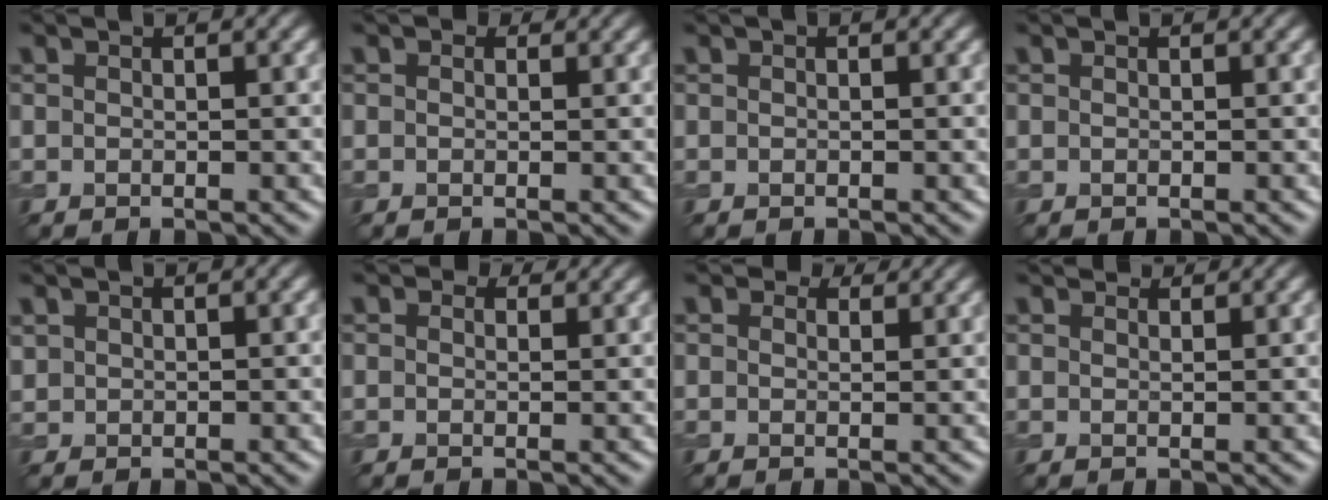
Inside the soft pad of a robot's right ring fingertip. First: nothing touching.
{"total": 0.6, "force": [0.3, 0.5, 0.3], "torque": [-0.001, -0.005, -0.003]}
{"total": 0.0}
{"total": 0.0}
{"total": 0.7, "force": [0.5, 0.5, 0.0], "torque": [-0.001, -0.001, 0.014]}
{"total": 1.3, "force": [0.8, 0.8, 0.5], "torque": [-0.007, -0.003, 0.002]}
{"total": 1.8, "force": [1.4, 0.9, 0.7], "torque": [-0.014, -0.003, 0.011]}
{"total": 2.4, "force": [2.1, 0.7, 0.7], "torque": [-0.015, -0.001, 0.028]}